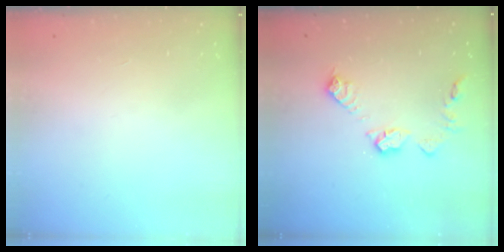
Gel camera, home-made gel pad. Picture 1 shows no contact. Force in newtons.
{"total": 10.9, "press": 10.9, "slide": 0.5}